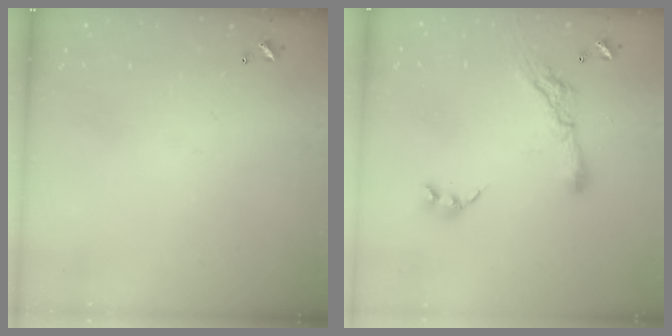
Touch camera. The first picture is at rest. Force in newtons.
{"total": 9.2, "press": 9.1, "slide": 1.0}